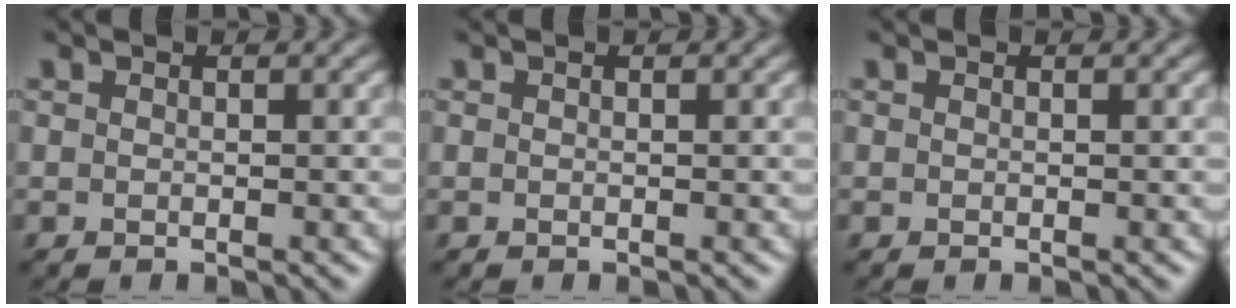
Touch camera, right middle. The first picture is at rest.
{"total": 0.0}
{"total": 0.0}